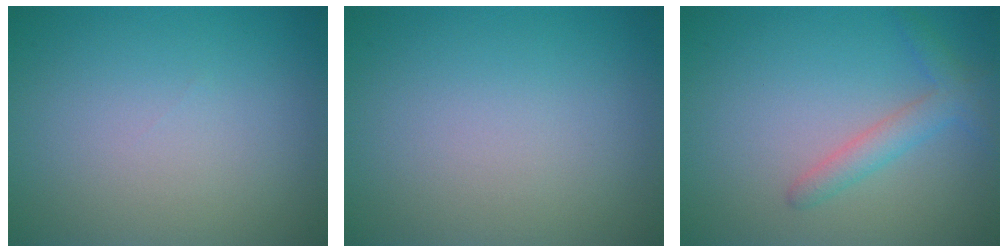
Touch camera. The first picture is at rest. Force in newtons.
{"total": 0.0}
{"total": 2.3, "press": 2.3, "slide": 0.1}